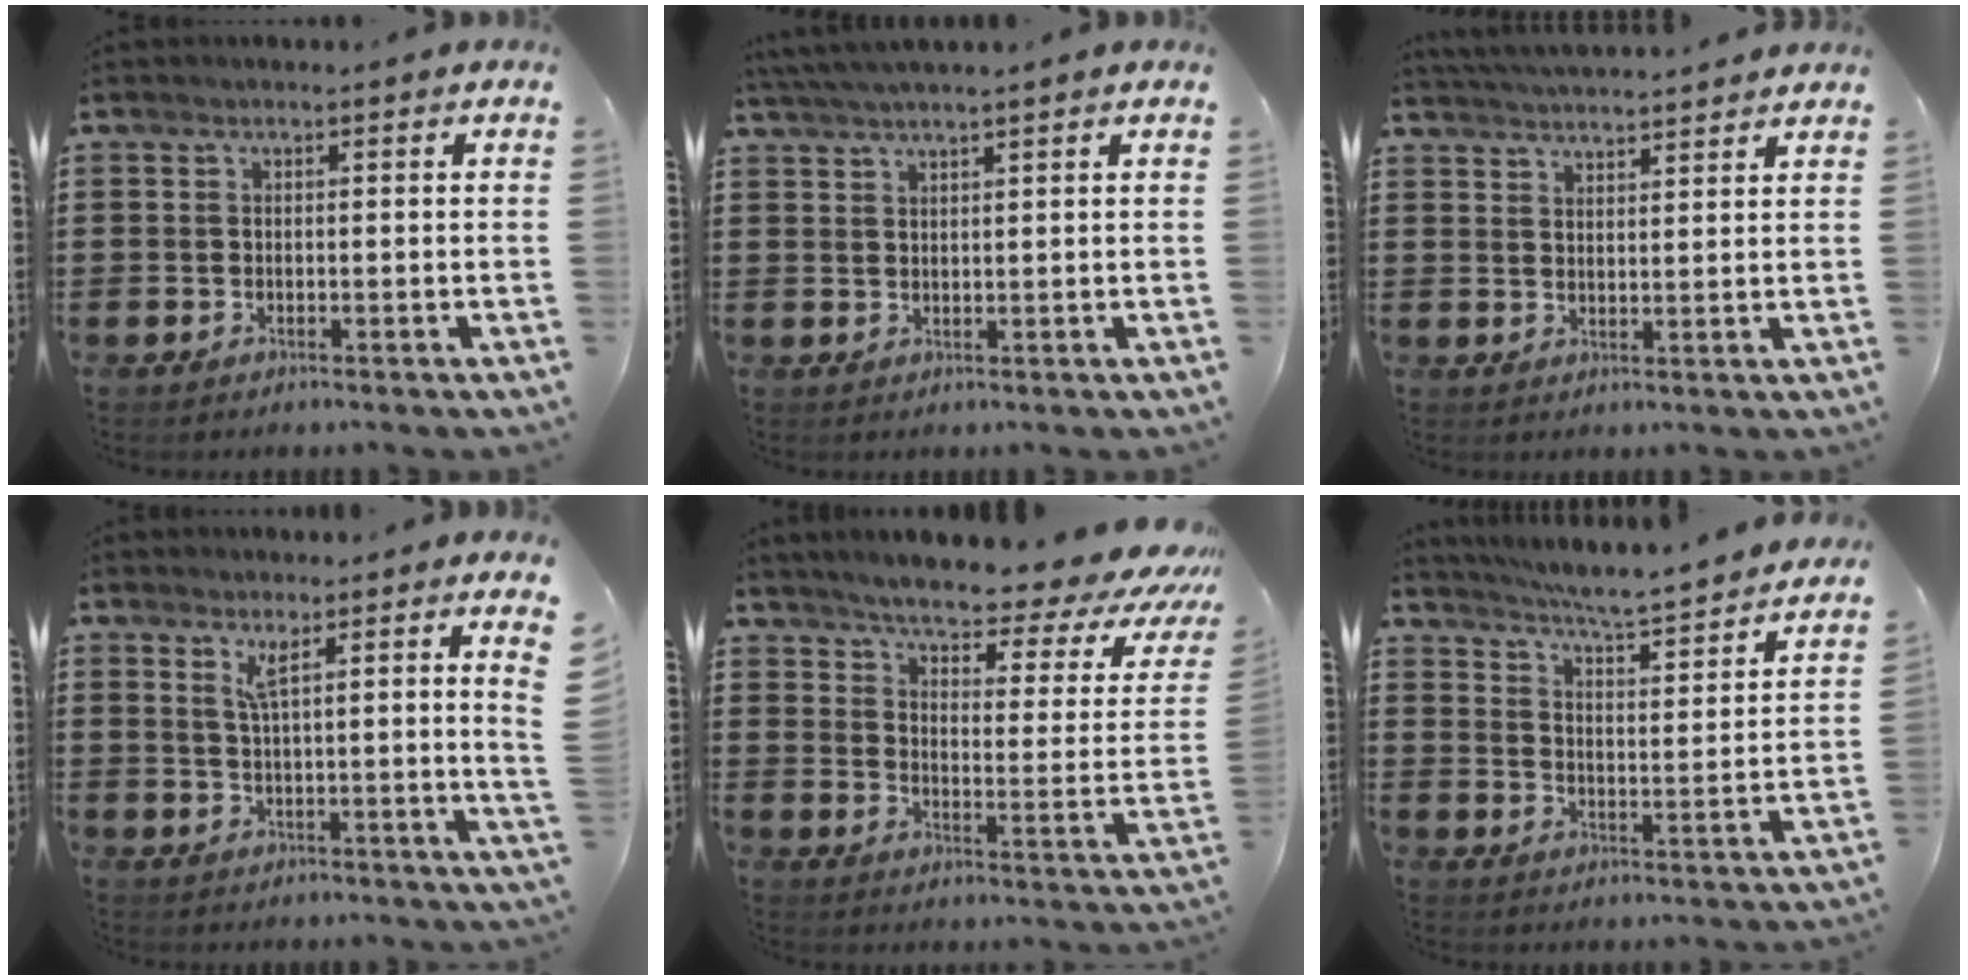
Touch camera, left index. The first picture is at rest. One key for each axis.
{"total": 2.7, "fx": 2.5, "fy": -0.4, "fz": 0.9, "tx": -0.025, "ty": 0.003, "tz": 0.047}
{"total": 3.5, "fx": 3.5, "fy": -0.3, "fz": 0.1, "tx": -0.015, "ty": -0.014, "tz": 0.062}
{"total": 4.5, "fx": 3.2, "fy": -0.7, "fz": 3.1, "tx": -0.058, "ty": -0.017, "tz": 0.050}
{"total": 6.1, "fx": 5.2, "fy": 0.4, "fz": 3.1, "tx": -0.069, "ty": -0.045, "tz": 0.081}
{"total": 5.5, "fx": 5.2, "fy": -0.8, "fz": 1.7, "tx": -0.051, "ty": -0.049, "tz": 0.080}